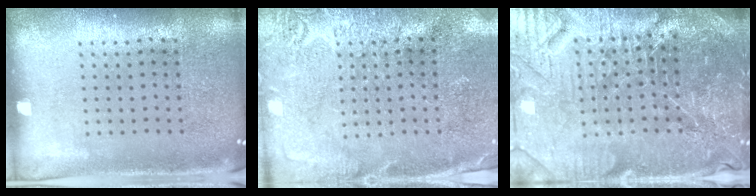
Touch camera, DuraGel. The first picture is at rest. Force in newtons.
{"total": 2.7, "press": 2.6, "slide": 0.5}
{"total": 5.5, "press": 5.2, "slide": 1.9}